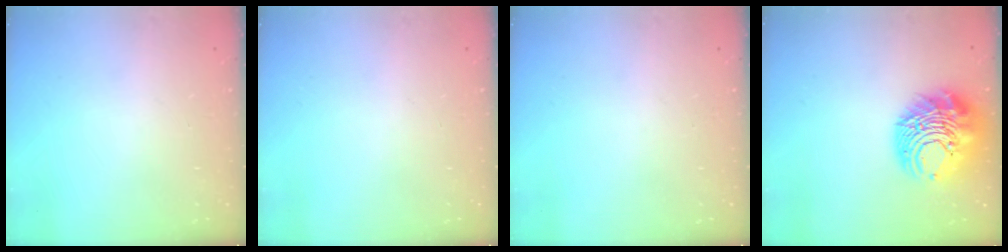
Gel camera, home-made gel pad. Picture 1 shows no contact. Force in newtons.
{"total": 0.0}
{"total": 0.0}
{"total": 15.1, "press": 15.0, "slide": 1.9}